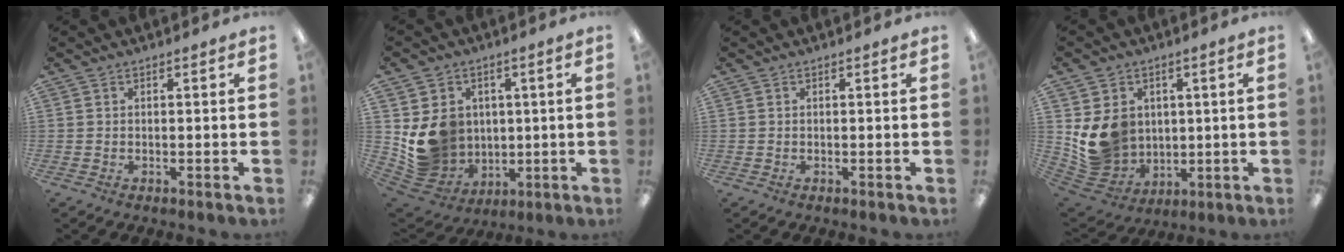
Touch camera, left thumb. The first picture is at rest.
{"total": 11.2, "force": [2.2, 10.6, 3.1], "torque": [-0.078, -0.016, 0.058]}
{"total": 0.0}
{"total": 11.0, "force": [2.7, 10.0, 3.7], "torque": [-0.091, -0.016, 0.062]}